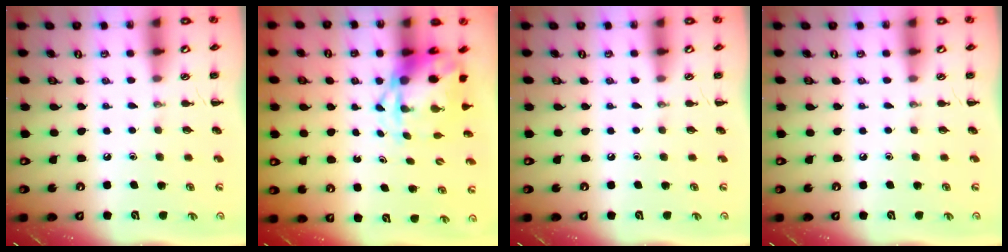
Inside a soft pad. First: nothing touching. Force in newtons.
{"total": 7.1, "press": 7.0, "slide": 1.1}
{"total": 0.0}
{"total": 0.0}